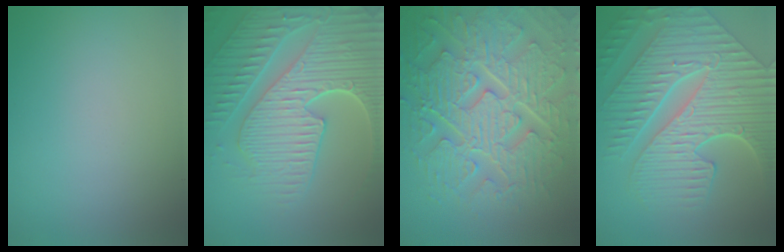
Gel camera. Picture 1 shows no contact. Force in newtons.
{"total": 9.0, "press": 6.4, "slide": 6.3}
{"total": 9.3, "press": 6.9, "slide": 6.3}
{"total": 10.0, "press": 7.5, "slide": 6.7}